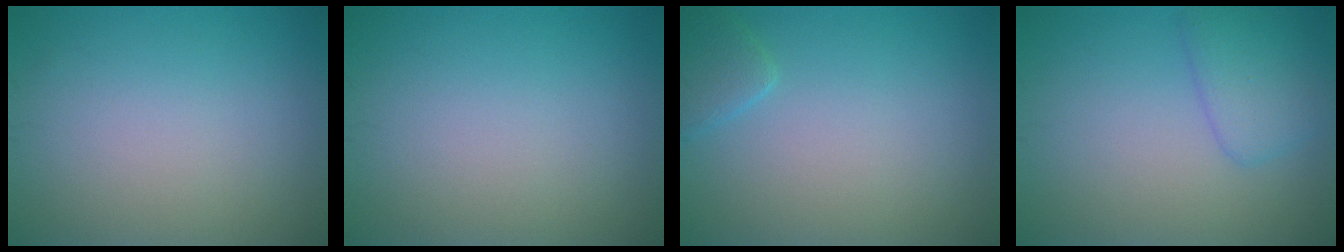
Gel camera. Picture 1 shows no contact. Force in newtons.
{"total": 0.0}
{"total": 1.7, "press": 1.7, "slide": 0.1}
{"total": 2.9, "press": 2.9, "slide": 0.1}